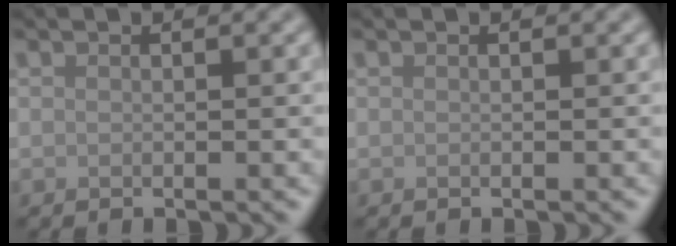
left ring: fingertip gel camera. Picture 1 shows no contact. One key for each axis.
{"total": 0.0}